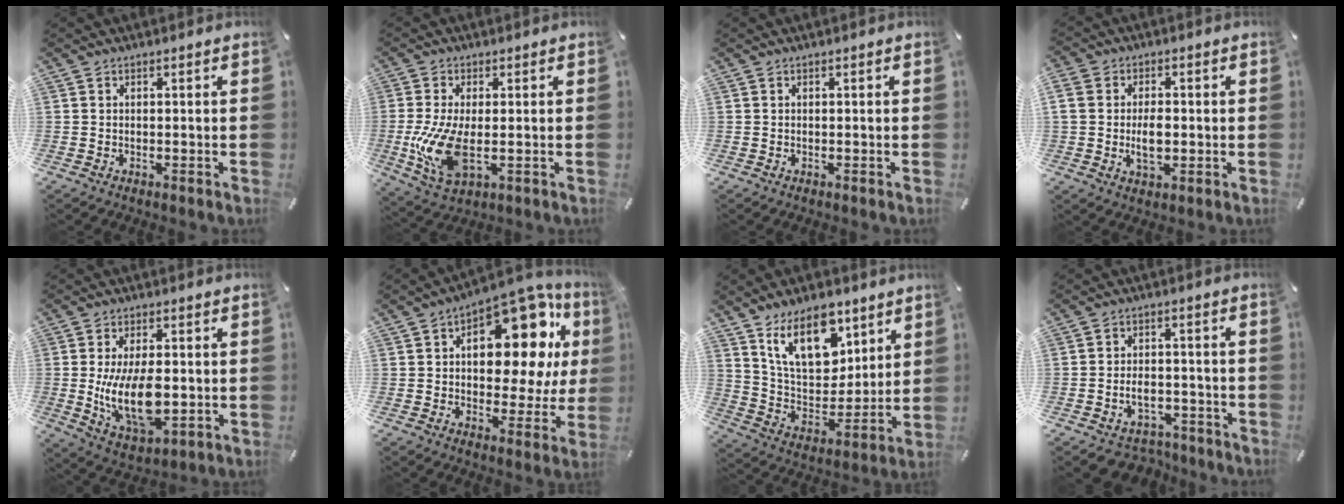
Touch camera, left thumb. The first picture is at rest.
{"total": 12.0, "force": [-1.0, 5.6, 10.6], "torque": [-0.246, -0.027, -0.015]}
{"total": 0.0}
{"total": 6.6, "force": [-0.4, 4.7, 4.6], "torque": [-0.082, -0.007, -0.013]}
{"total": 14.8, "force": [-0.9, 7.6, 12.7], "torque": [-0.245, -0.023, -0.015]}
{"total": 21.1, "force": [7.9, 11.3, 16.0], "torque": [-0.197, -0.066, 0.121]}
{"total": 17.0, "force": [10.4, 9.8, 9.2], "torque": [-0.157, -0.049, 0.190]}
{"total": 6.3, "force": [-2.8, 4.5, 3.3], "torque": [-0.060, 0.024, -0.048]}